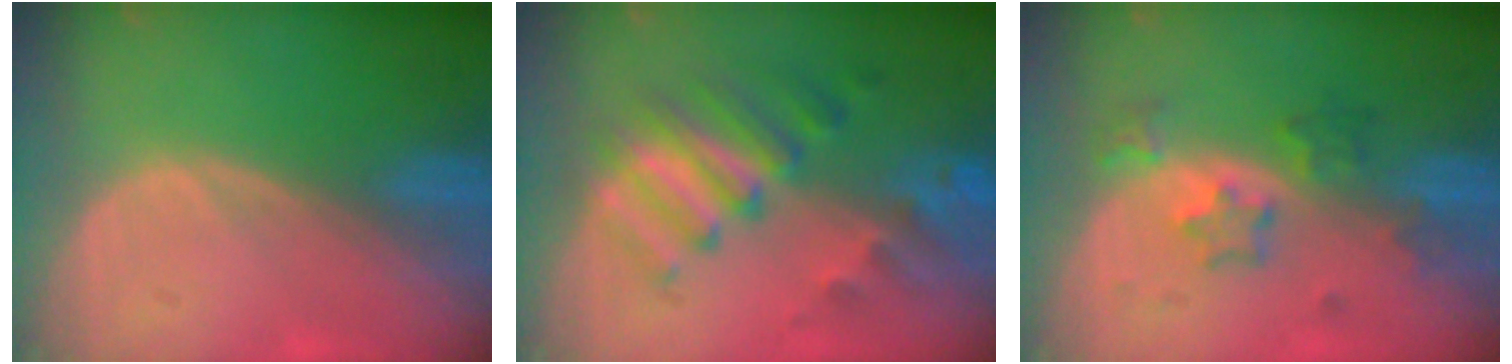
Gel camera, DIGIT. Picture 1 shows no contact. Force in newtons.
{"total": 9.2, "press": 8.3, "slide": 4.0}
{"total": 5.2, "press": 4.9, "slide": 1.5}